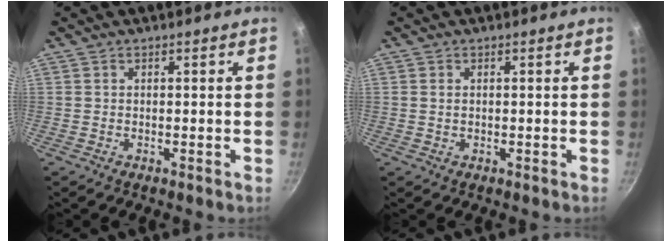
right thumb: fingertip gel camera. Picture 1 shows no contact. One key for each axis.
{"total": 1.1, "fx": 0.2, "fy": 0.8, "fz": 0.7, "tx": -0.012, "ty": 0.003, "tz": 0.003}